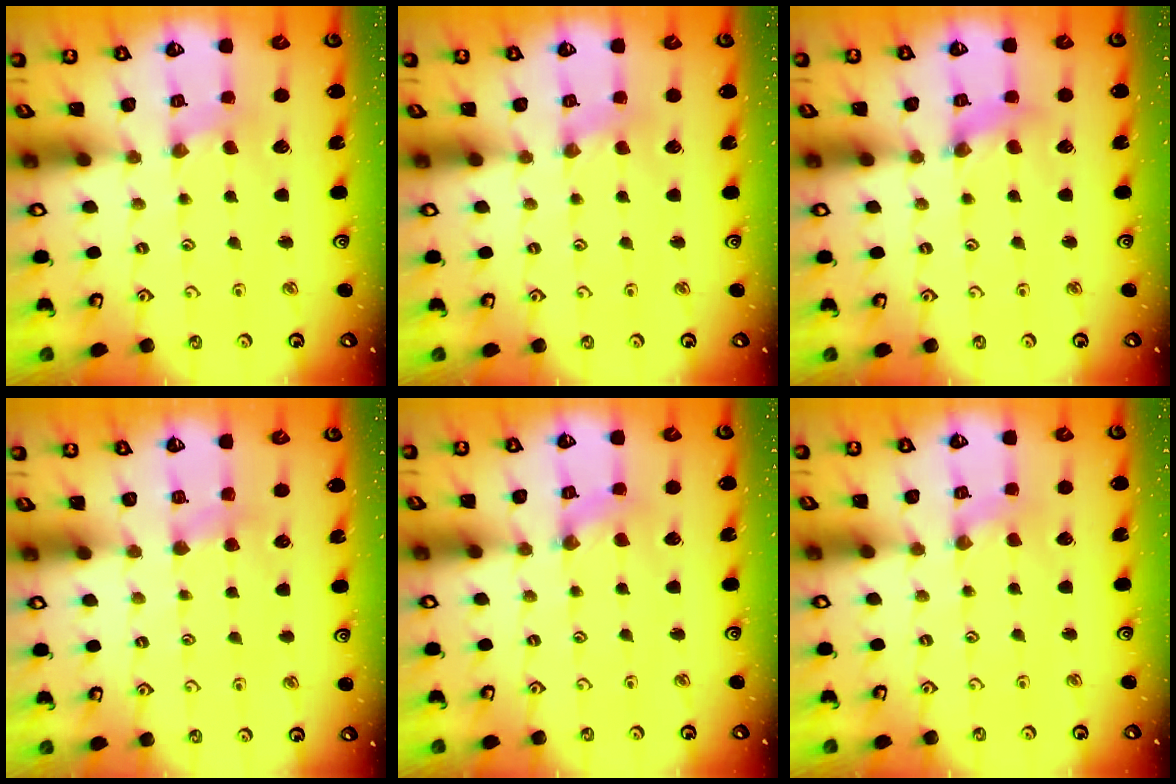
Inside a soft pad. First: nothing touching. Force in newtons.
{"total": 1.8, "press": 1.7, "slide": 0.4}
{"total": 1.8, "press": 1.8, "slide": 0.3}
{"total": 2.6, "press": 2.6, "slide": 0.5}
{"total": 0.8, "press": 0.7, "slide": 0.2}
{"total": 0.0}